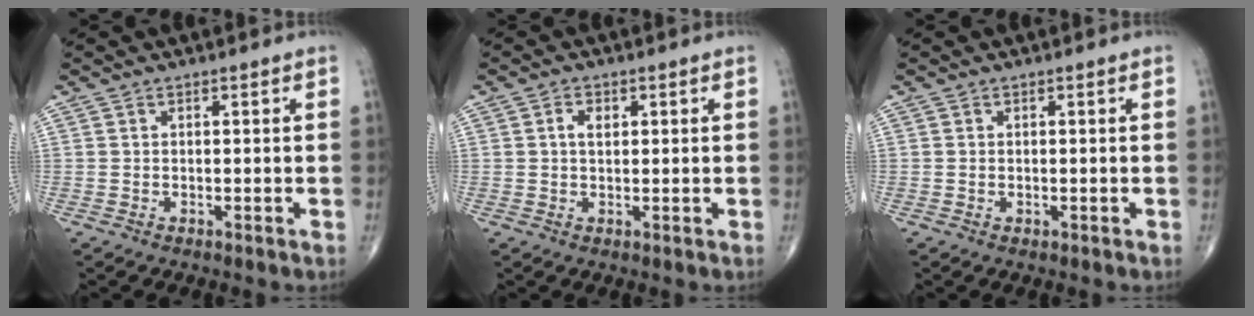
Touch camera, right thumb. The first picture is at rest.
{"total": 2.3, "force": [0.6, 1.5, 1.7], "torque": [-0.022, 0.002, 0.009]}
{"total": 0.0}